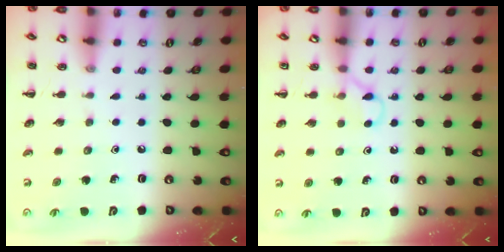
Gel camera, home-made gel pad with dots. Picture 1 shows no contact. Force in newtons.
{"total": 2.9, "press": 2.7, "slide": 0.9}